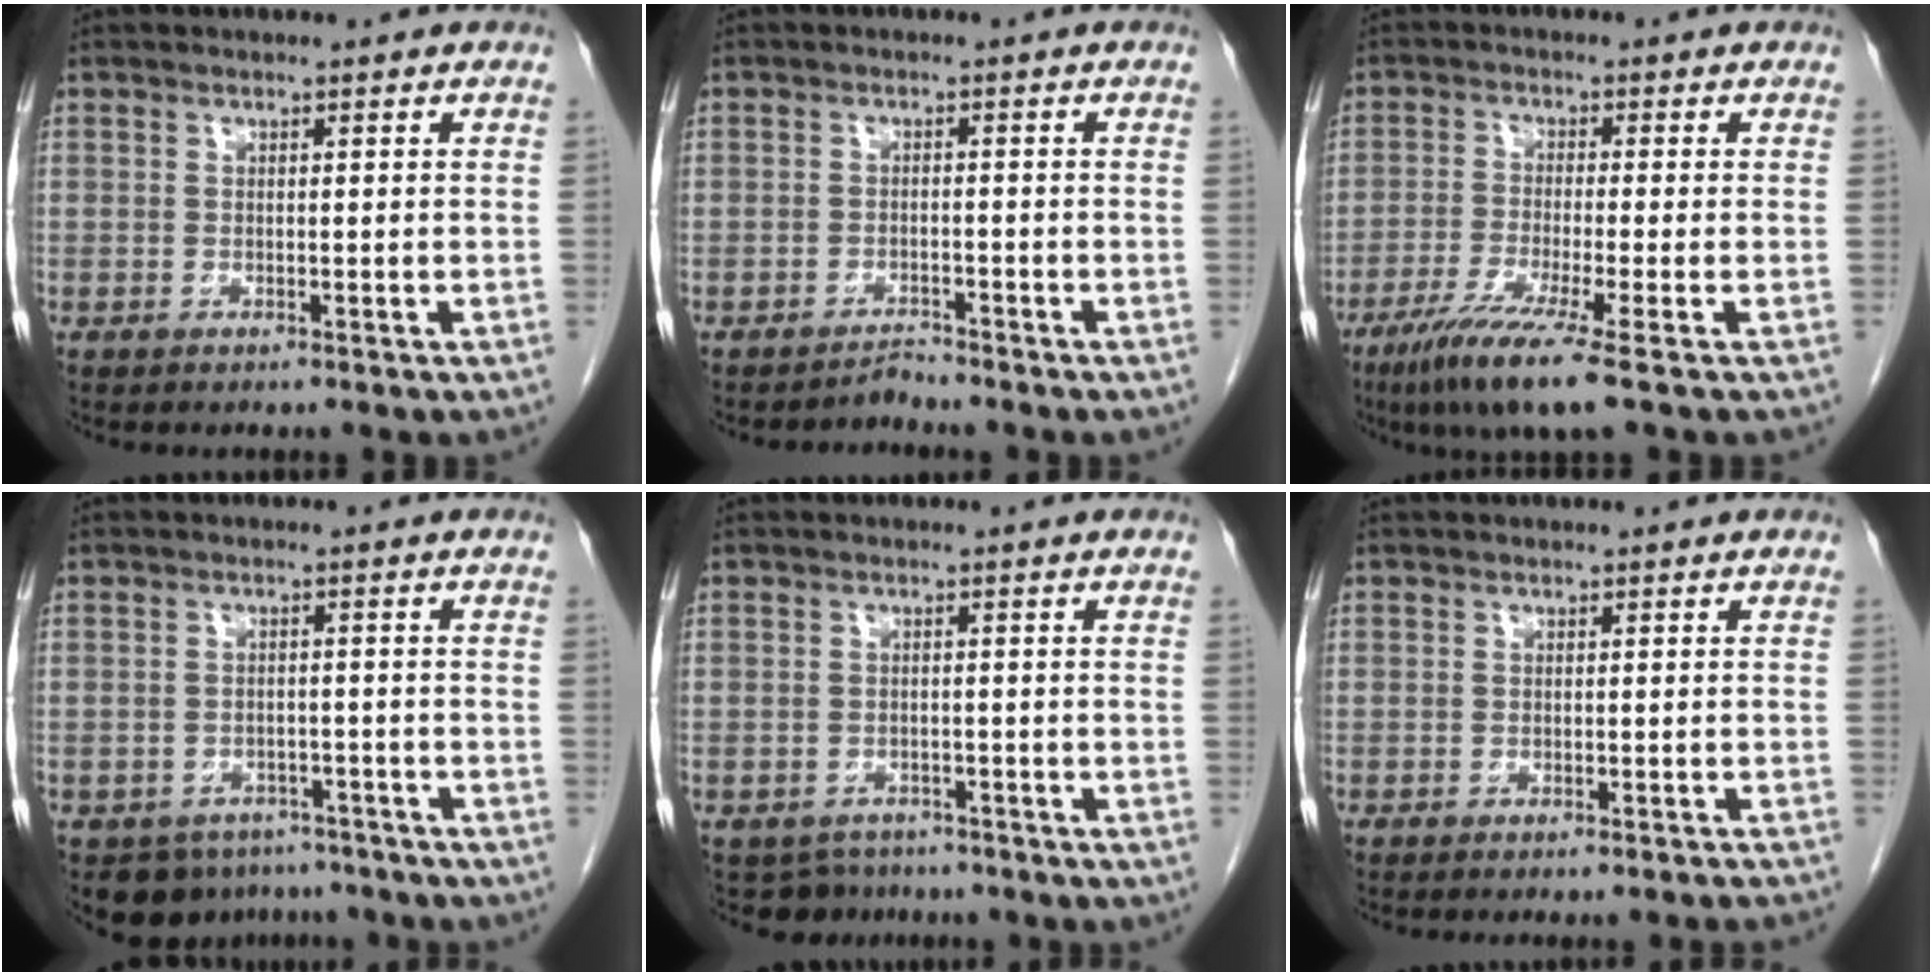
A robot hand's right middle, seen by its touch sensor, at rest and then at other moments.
{"total": 1.5, "force": [-1.5, 0.0, -0.4], "torque": [0.013, -0.004, -0.023]}
{"total": 8.4, "force": [-5.2, -0.8, 6.5], "torque": [-0.116, -0.027, -0.095]}
{"total": 7.7, "force": [-6.1, 4.6, 0.9], "torque": [-0.002, 0.011, -0.076]}
{"total": 4.4, "force": [-3.6, 2.5, -0.4], "torque": [0.009, 0.005, -0.051]}
{"total": 7.9, "force": [-7.4, 0.6, 2.8], "torque": [-0.025, -0.017, -0.079]}